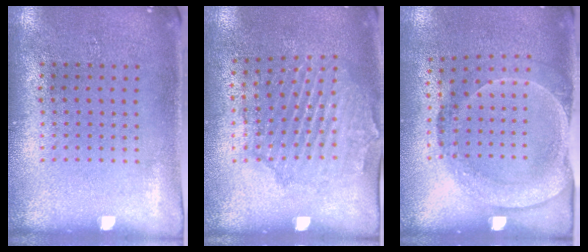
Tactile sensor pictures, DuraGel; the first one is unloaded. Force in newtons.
{"total": 1.6, "press": 1.6, "slide": 0.4}
{"total": 1.6, "press": 1.2, "slide": 1.1}